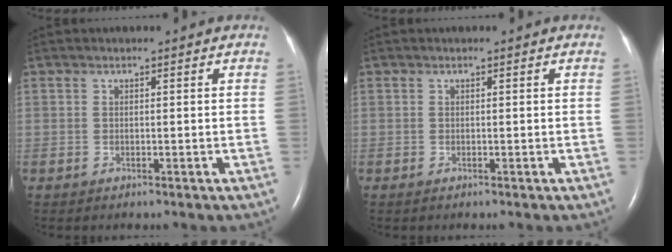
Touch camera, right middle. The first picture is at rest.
{"total": 0.0}